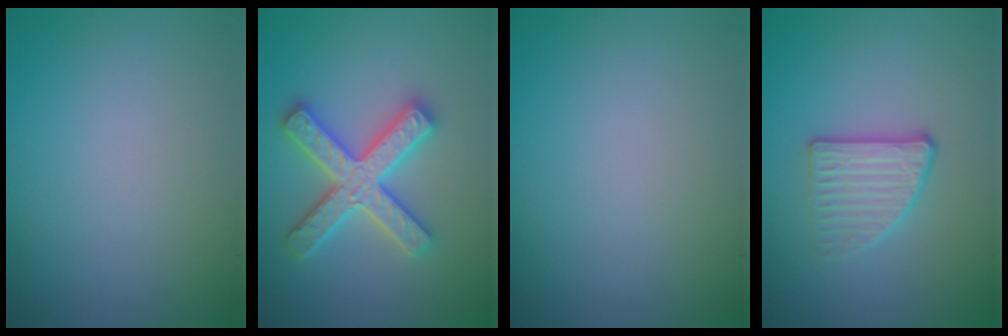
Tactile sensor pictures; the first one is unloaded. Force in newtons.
{"total": 4.9, "press": 4.9, "slide": 0.8}
{"total": 0.0}
{"total": 2.9, "press": 2.5, "slide": 1.4}